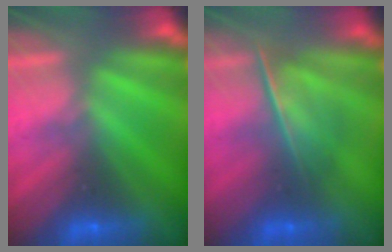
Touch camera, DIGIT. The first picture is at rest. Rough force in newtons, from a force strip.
{"total": 2.3}